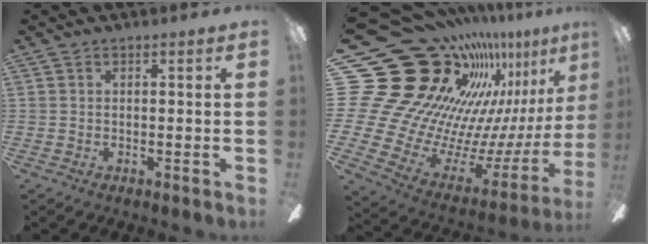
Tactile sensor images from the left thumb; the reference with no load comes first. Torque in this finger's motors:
{"motor_torque": [0.83, 0.99, 0.03, -0.47, -0.25]}